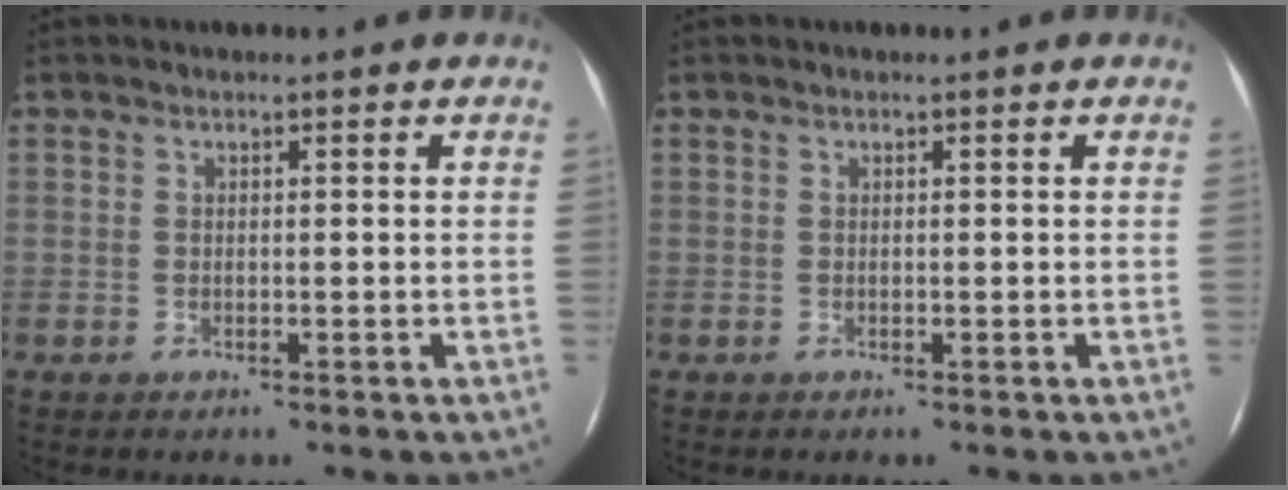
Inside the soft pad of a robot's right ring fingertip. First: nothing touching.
{"total": 0.0}